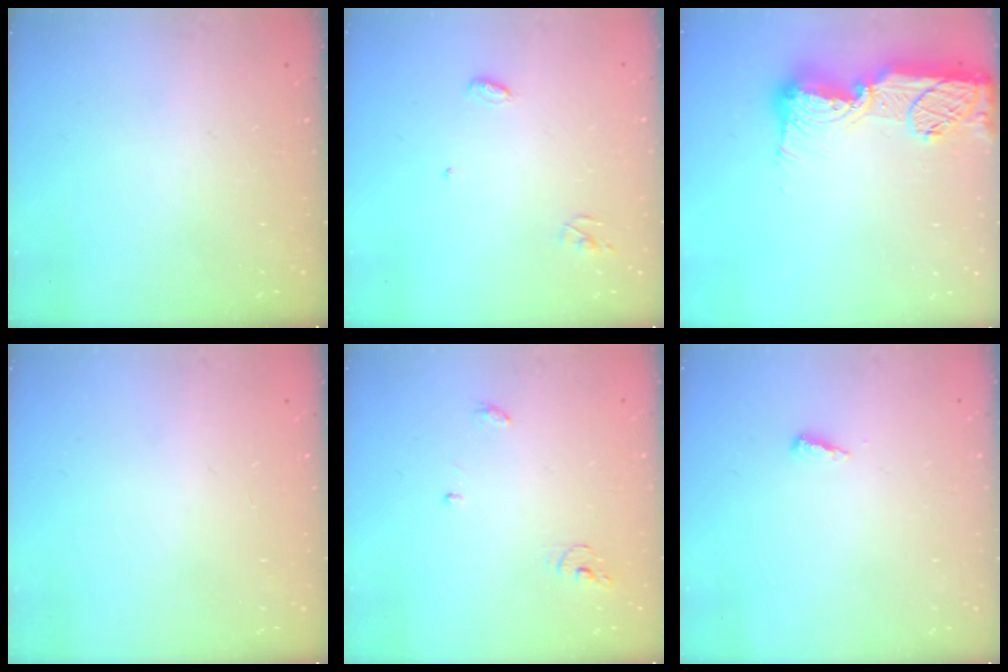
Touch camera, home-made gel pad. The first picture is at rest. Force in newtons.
{"total": 3.5, "press": 3.5, "slide": 0.2}
{"total": 17.3, "press": 17.2, "slide": 1.5}
{"total": 0.9, "press": 0.9, "slide": 0.0}
{"total": 4.1, "press": 4.0, "slide": 0.3}
{"total": 3.1, "press": 3.1, "slide": 0.3}